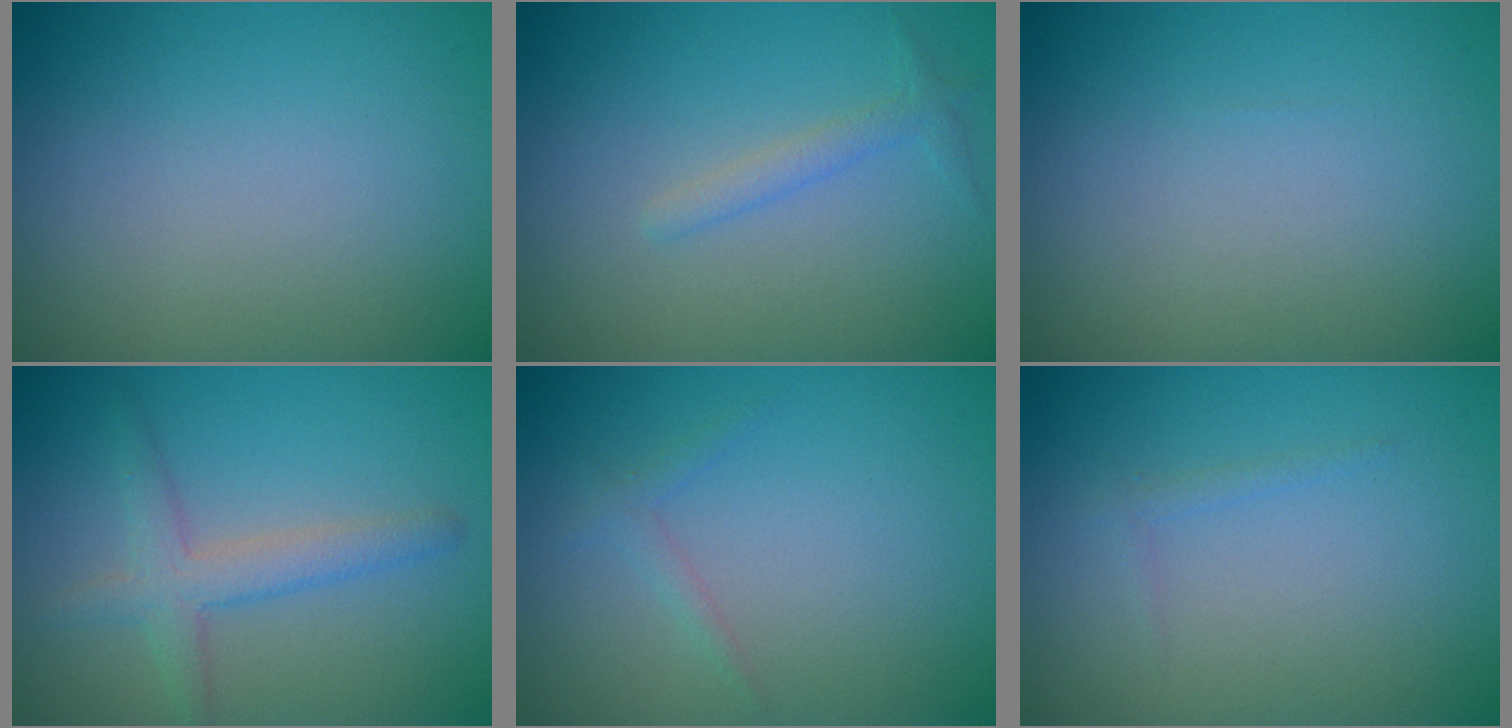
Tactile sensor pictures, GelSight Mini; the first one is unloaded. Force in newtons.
{"total": 1.4, "press": 1.4, "slide": 0.1}
{"total": 0.0}
{"total": 2.8, "press": 2.8, "slide": 0.2}
{"total": 0.9, "press": 0.9, "slide": 0.0}
{"total": 0.7, "press": 0.7, "slide": 0.0}